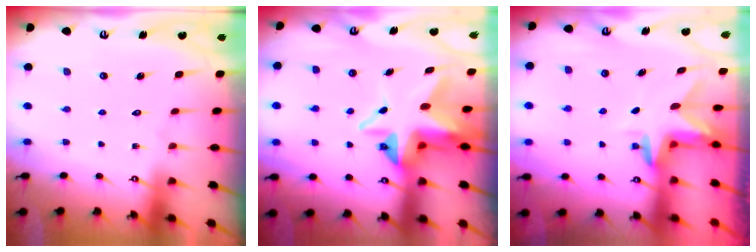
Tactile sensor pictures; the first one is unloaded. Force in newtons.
{"total": 9.9, "press": 9.9, "slide": 0.8}
{"total": 2.9, "press": 2.9, "slide": 0.2}